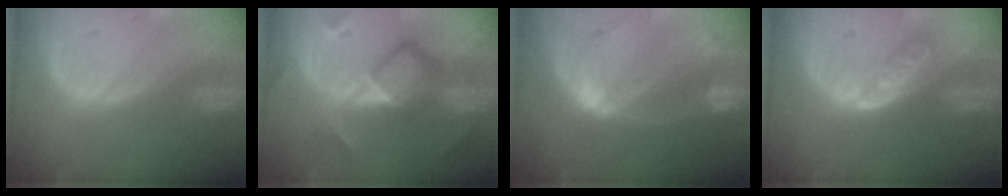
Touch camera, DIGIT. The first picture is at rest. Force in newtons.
{"total": 8.0, "press": 8.0, "slide": 0.5}
{"total": 7.6, "press": 6.6, "slide": 3.8}
{"total": 4.9, "press": 4.2, "slide": 2.4}